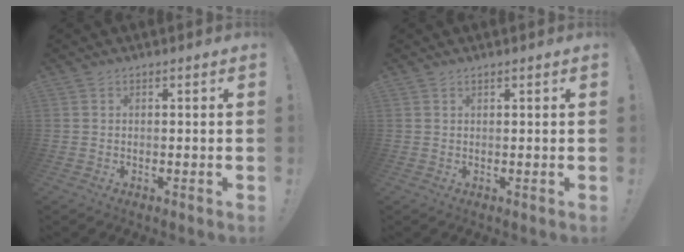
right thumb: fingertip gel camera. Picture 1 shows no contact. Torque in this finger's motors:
{"motor_torque": [0.10, 0.24, -0.25, -0.04, 0.05]}